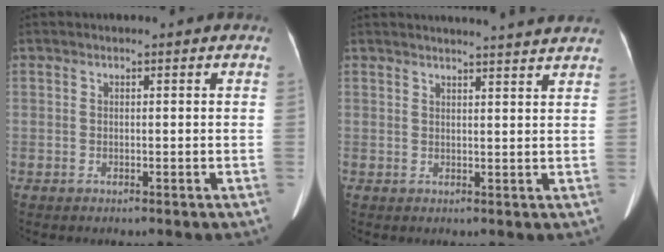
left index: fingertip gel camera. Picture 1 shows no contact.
{"total": 10.6, "force": [10.1, -0.5, 3.2], "torque": [-0.041, -0.001, 0.108]}